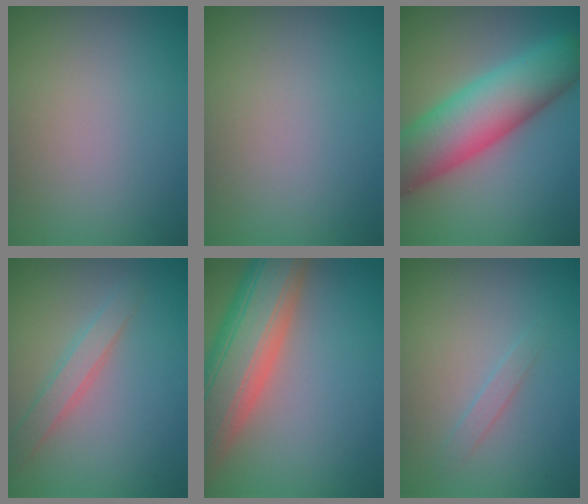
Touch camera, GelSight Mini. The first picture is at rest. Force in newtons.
{"total": 0.0}
{"total": 10.5, "press": 10.4, "slide": 0.5}
{"total": 2.2, "press": 2.2, "slide": 0.1}
{"total": 10.9, "press": 10.8, "slide": 0.8}
{"total": 1.0, "press": 1.0, "slide": 0.0}